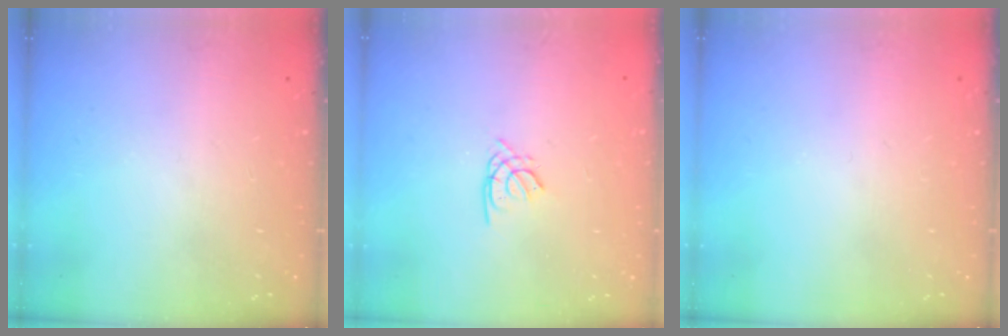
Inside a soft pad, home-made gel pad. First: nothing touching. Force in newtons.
{"total": 1.4, "press": 1.4, "slide": 0.4}
{"total": 0.0}